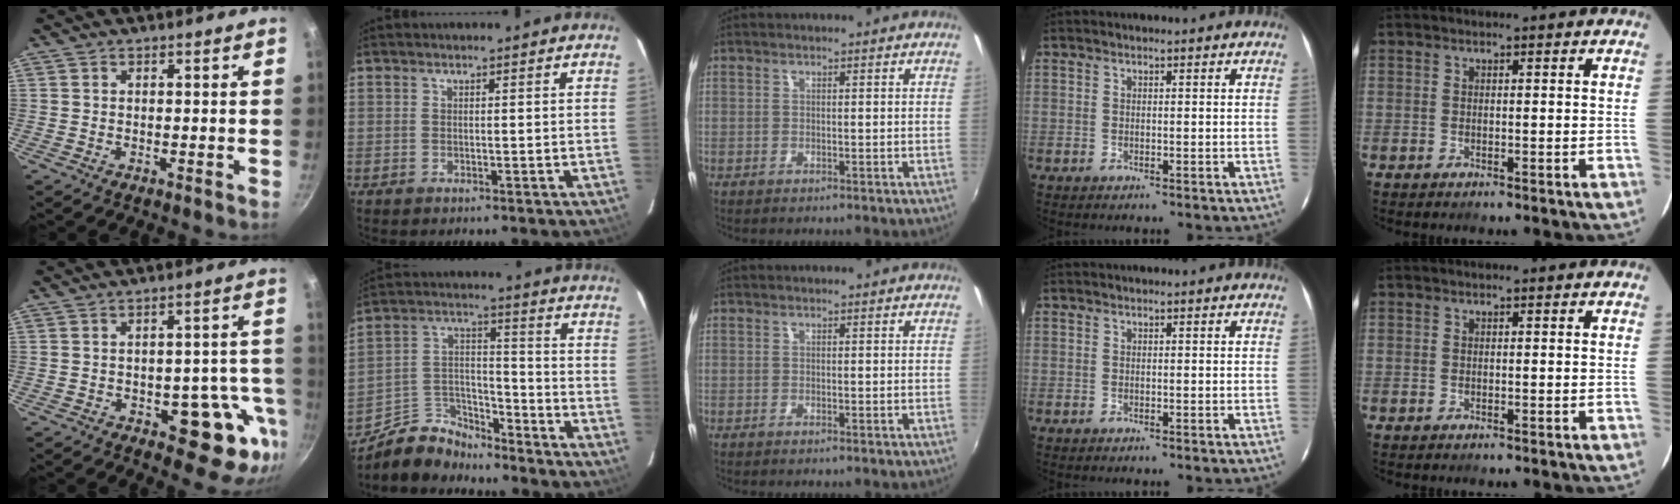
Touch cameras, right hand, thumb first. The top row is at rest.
{"thumb": {"total": 12.7, "force": [-5.0, 6.6, 9.7], "torque": [-0.059, 0.031, -0.059]}, "index": {"total": 9.9, "force": [-8.4, 4.3, 2.9], "torque": [-0.067, 0.037, -0.151]}}